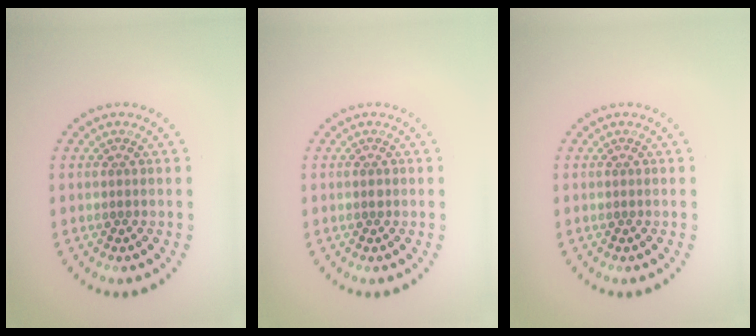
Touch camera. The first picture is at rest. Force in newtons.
{"total": 0.5, "press": 0.5, "slide": 0.1}
{"total": 0.0}